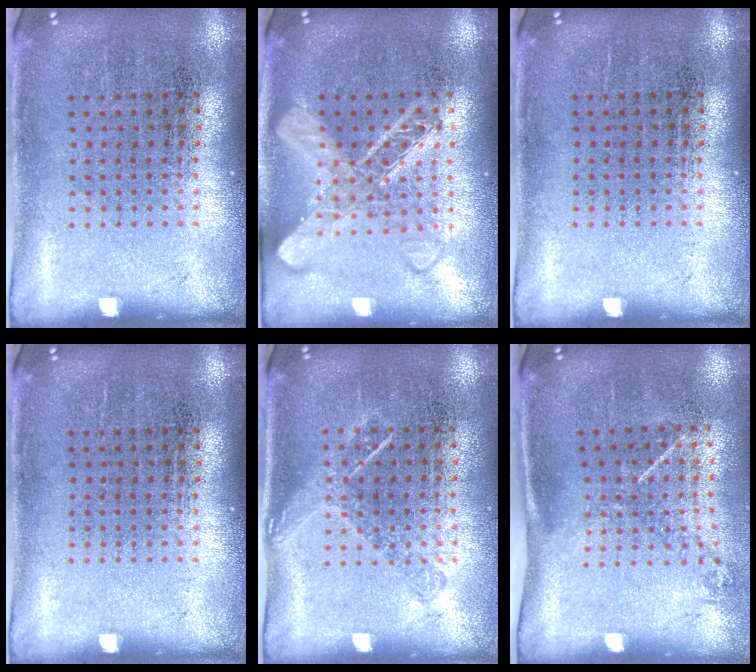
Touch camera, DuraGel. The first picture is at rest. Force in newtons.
{"total": 3.2, "press": 3.1, "slide": 0.6}
{"total": 0.0}
{"total": 0.0}
{"total": 1.3, "press": 1.0, "slide": 0.8}
{"total": 1.3, "press": 0.9, "slide": 0.9}